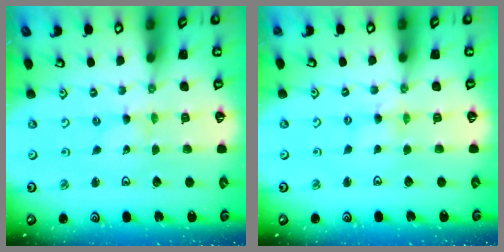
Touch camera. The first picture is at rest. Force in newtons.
{"total": 1.8, "press": 1.8, "slide": 0.3}